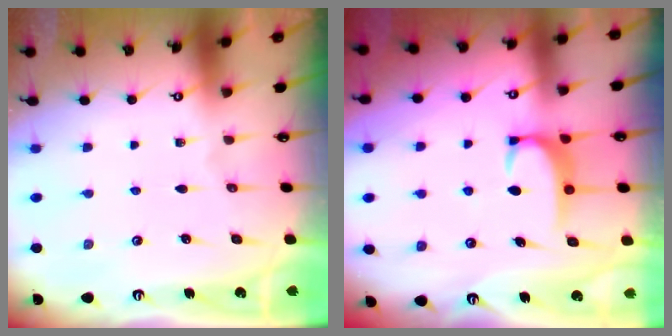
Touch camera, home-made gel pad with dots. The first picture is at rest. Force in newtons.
{"total": 2.8, "press": 2.7, "slide": 0.4}